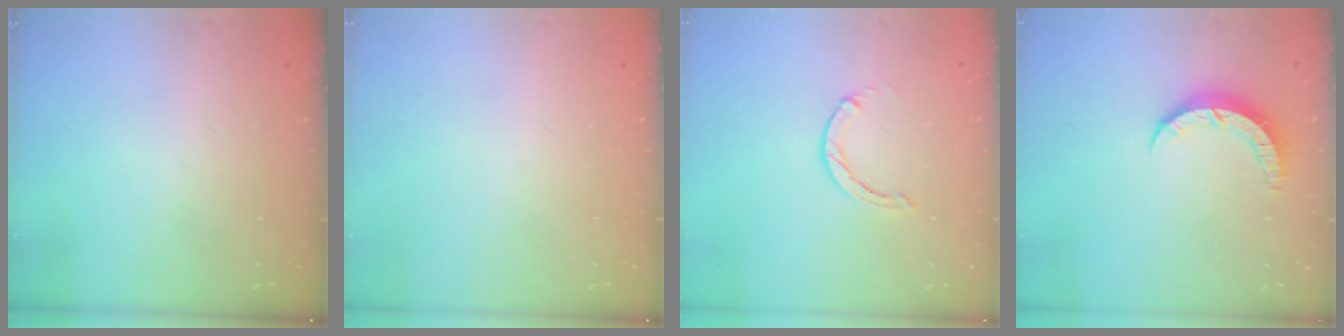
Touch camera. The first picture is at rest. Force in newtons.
{"total": 0.0}
{"total": 0.0}
{"total": 6.0, "press": 6.0, "slide": 0.4}